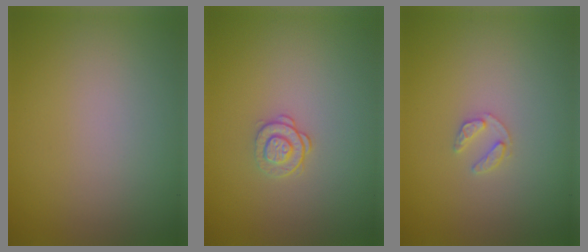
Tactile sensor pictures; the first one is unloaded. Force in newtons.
{"total": 1.6, "press": 1.2, "slide": 1.0}
{"total": 1.3, "press": 1.3, "slide": 0.2}